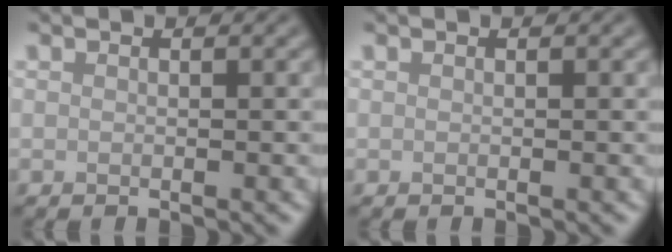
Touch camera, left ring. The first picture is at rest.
{"total": 0.0}